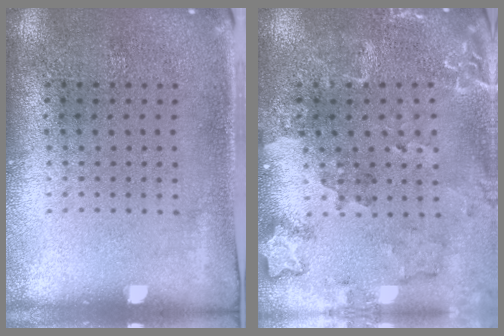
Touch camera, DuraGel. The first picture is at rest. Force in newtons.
{"total": 1.8, "press": 1.7, "slide": 0.4}